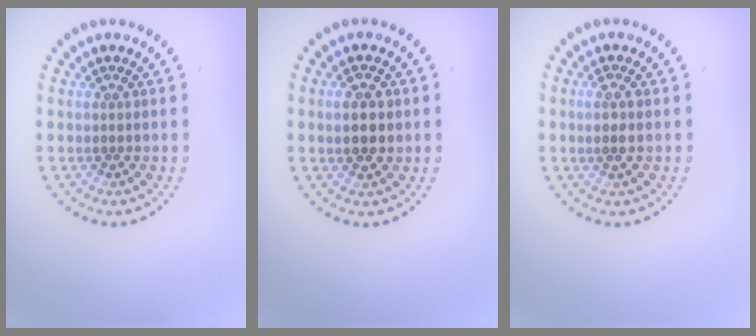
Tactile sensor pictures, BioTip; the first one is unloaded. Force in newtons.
{"total": 2.8, "press": 2.8, "slide": 0.4}
{"total": 1.2, "press": 1.0, "slide": 0.6}